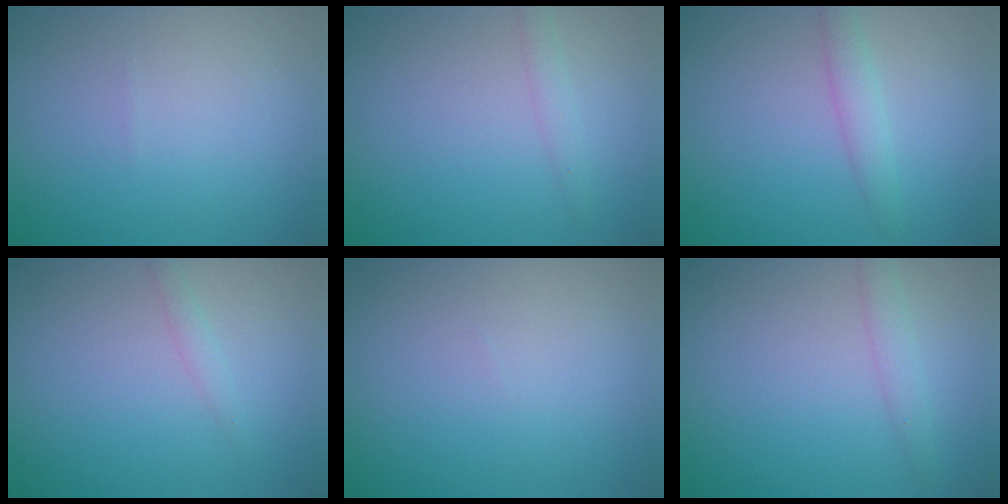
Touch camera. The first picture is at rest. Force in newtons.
{"total": 1.2, "press": 1.2, "slide": 0.0}
{"total": 1.8, "press": 1.8, "slide": 0.1}
{"total": 1.0, "press": 1.0, "slide": 0.0}
{"total": 0.0}
{"total": 1.7, "press": 1.7, "slide": 0.1}